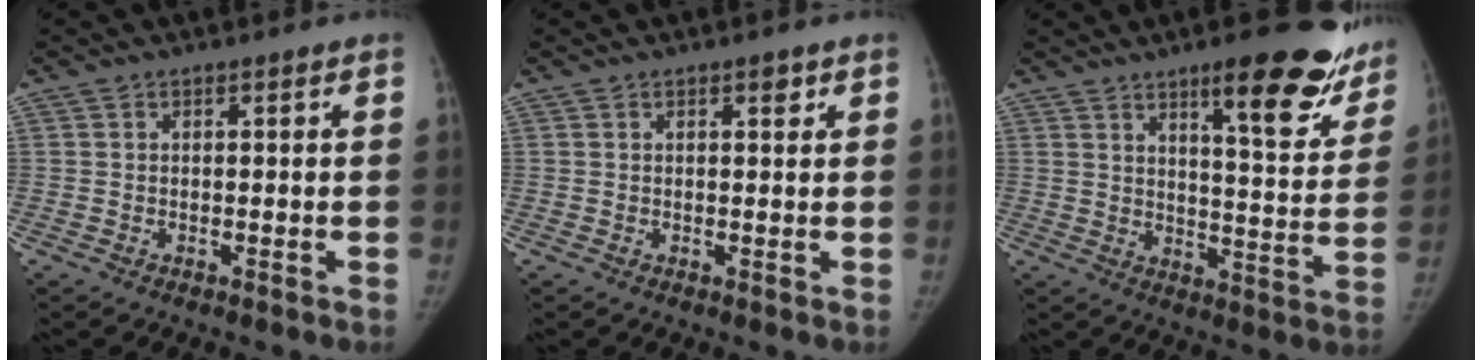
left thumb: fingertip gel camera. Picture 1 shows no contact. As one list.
[{"total": 1.4, "force": [0.8, 0.6, 1.0], "torque": [-0.007, -0.002, 0.010]}, {"total": 18.2, "force": [11.6, 4.8, 13.2], "torque": [-0.122, -0.068, 0.156]}]